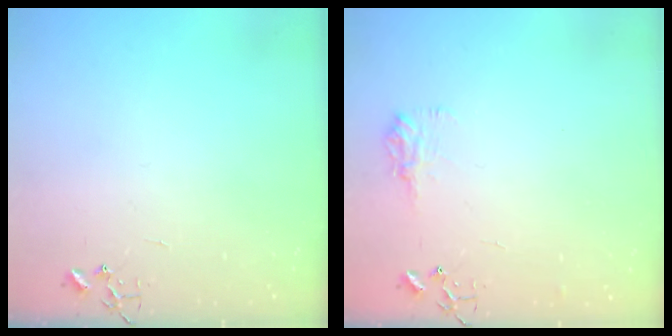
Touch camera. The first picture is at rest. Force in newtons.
{"total": 9.2, "press": 9.2, "slide": 0.3}